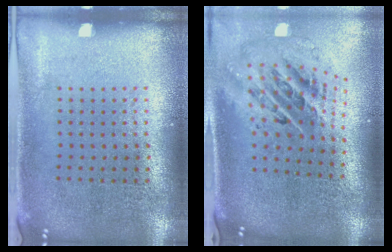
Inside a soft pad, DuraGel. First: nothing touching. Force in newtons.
{"total": 2.4, "press": 1.6, "slide": 1.7}